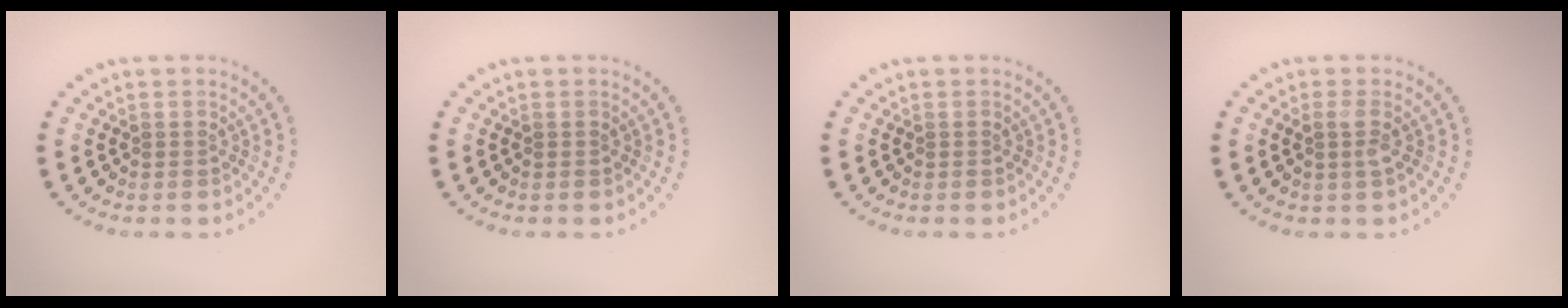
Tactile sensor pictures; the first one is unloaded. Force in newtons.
{"total": 0.0}
{"total": 0.0}
{"total": 1.2, "press": 1.1, "slide": 0.4}